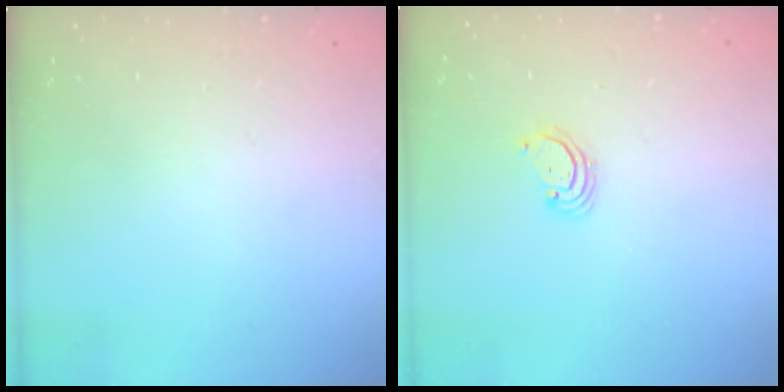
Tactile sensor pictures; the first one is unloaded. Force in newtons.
{"total": 2.3, "press": 2.3, "slide": 0.2}